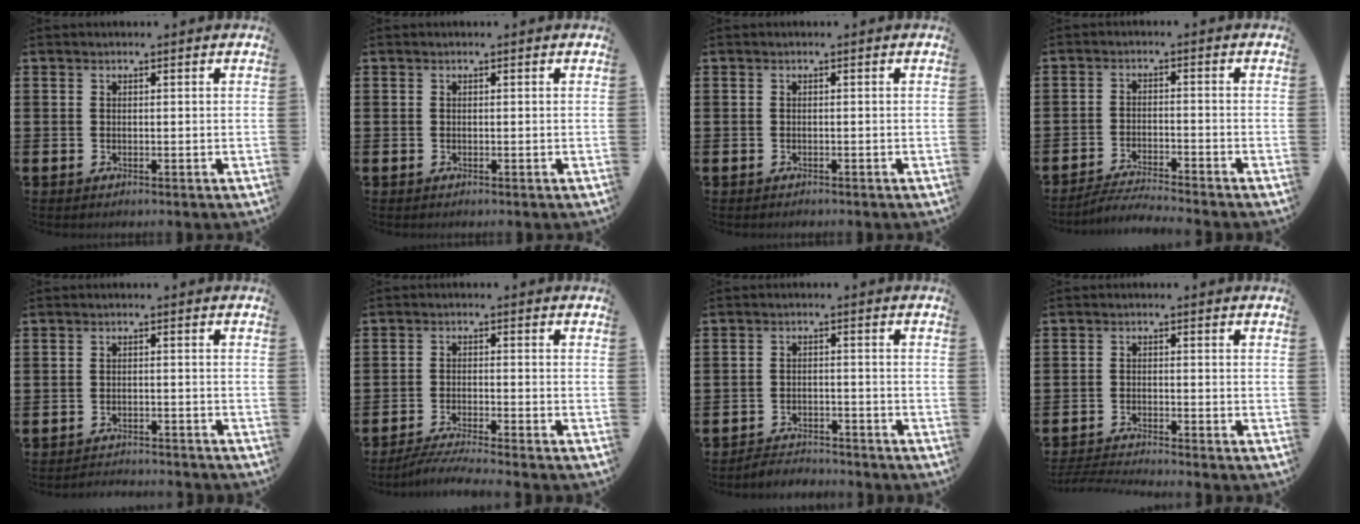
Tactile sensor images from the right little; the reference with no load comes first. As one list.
[{"total": 0.0}, {"total": 0.0}, {"total": 3.0, "force": [-2.9, -0.3, 0.4], "torque": [-0.008, 0.003, -0.061]}, {"total": 1.7, "force": [-1.7, -0.1, -0.2], "torque": [-0.003, 0.004, -0.037]}, {"total": 3.3, "force": [-2.9, -0.2, 1.4], "torque": [-0.021, -0.004, -0.055]}, {"total": 2.7, "force": [-2.7, 0.2, -0.2], "torque": [-0.004, 0.003, -0.058]}, {"total": 2.2, "force": [-2.1, -0.2, 0.3], "torque": [-0.005, 0.001, -0.044]}]